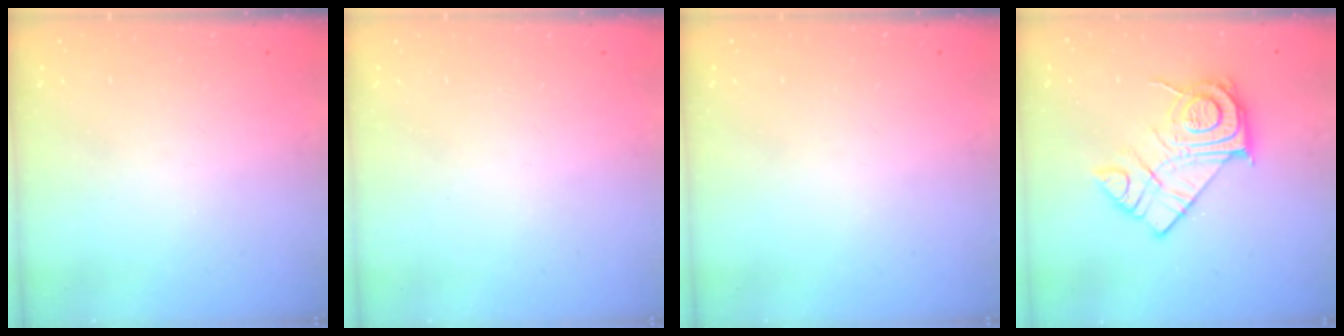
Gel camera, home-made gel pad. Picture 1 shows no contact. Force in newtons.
{"total": 1.6, "press": 1.6, "slide": 0.1}
{"total": 0.0}
{"total": 16.1, "press": 16.0, "slide": 1.4}